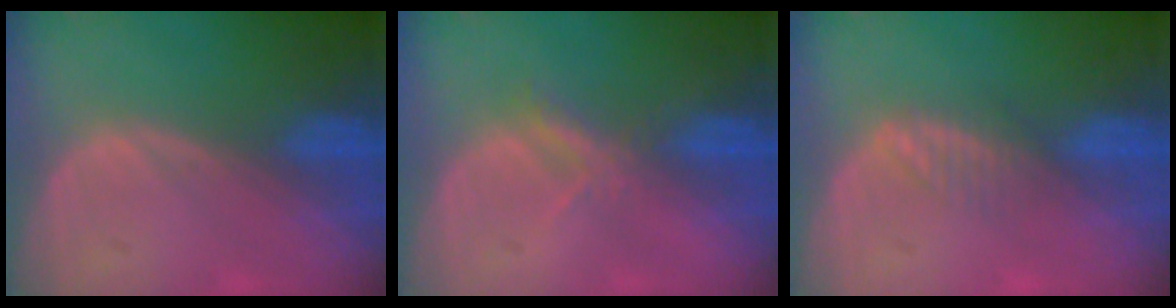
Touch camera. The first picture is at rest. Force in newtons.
{"total": 2.3, "press": 2.1, "slide": 0.9}
{"total": 2.3, "press": 2.3, "slide": 0.1}